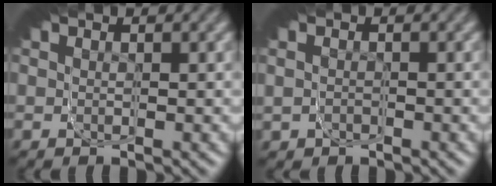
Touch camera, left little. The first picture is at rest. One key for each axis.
{"total": 2.4, "fx": -1.1, "fy": 1.9, "fz": 1.0, "tx": -0.018, "ty": -0.013, "tz": -0.013}